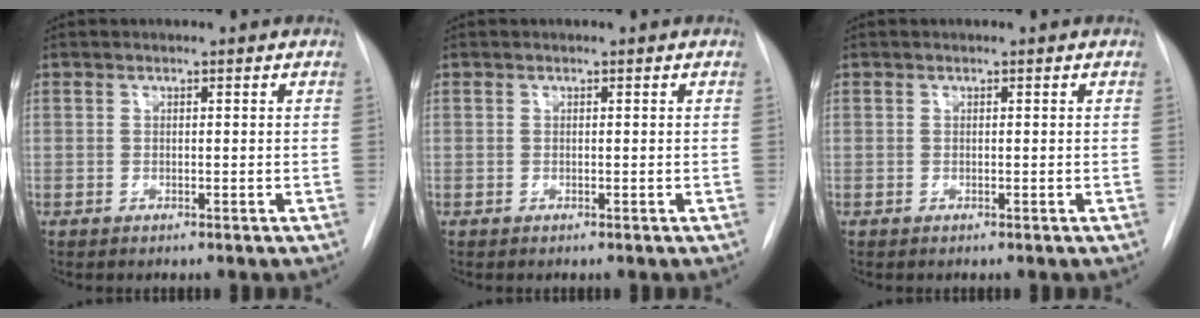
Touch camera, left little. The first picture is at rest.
{"total": 0.0}
{"total": 0.0}